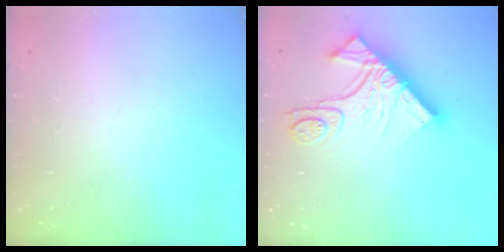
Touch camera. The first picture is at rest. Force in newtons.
{"total": 16.4, "press": 16.3, "slide": 1.6}